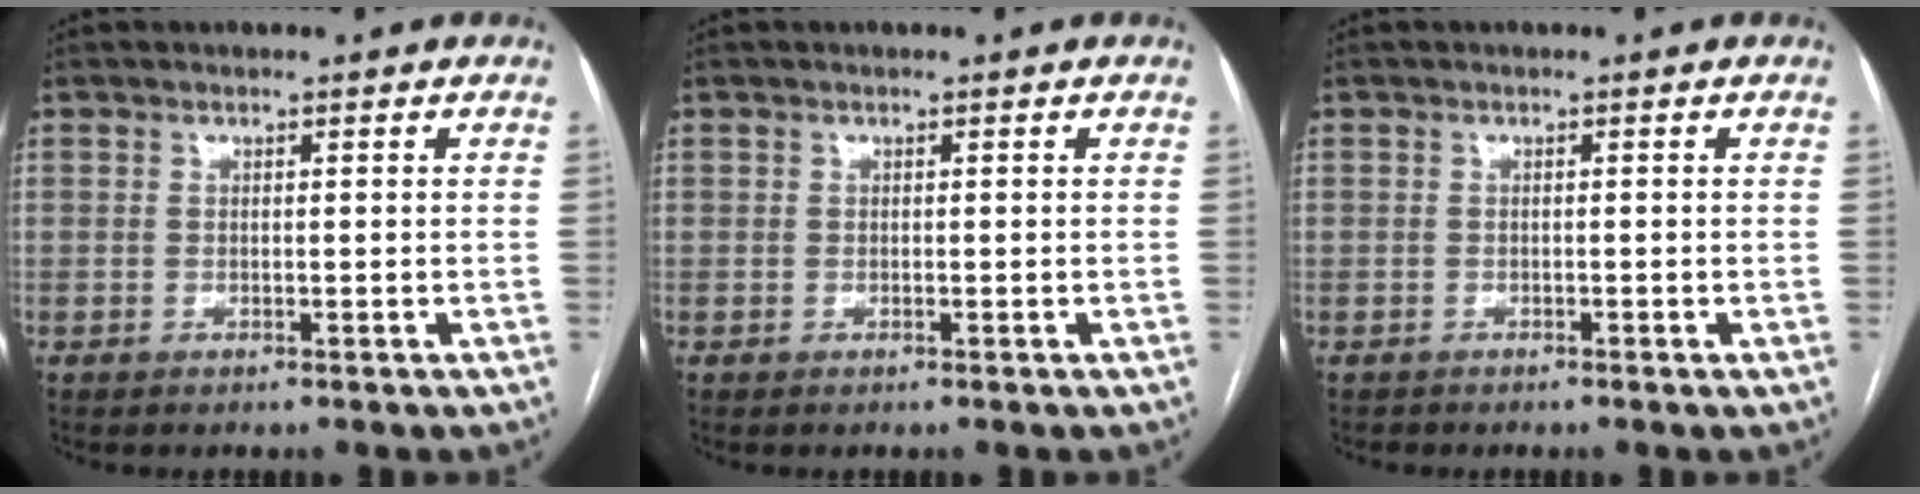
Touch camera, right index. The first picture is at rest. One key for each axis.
{"total": 0.0}
{"total": 0.8, "fx": -0.6, "fy": 0.5, "fz": -0.2, "tx": -0.002, "ty": 0.002, "tz": -0.015}